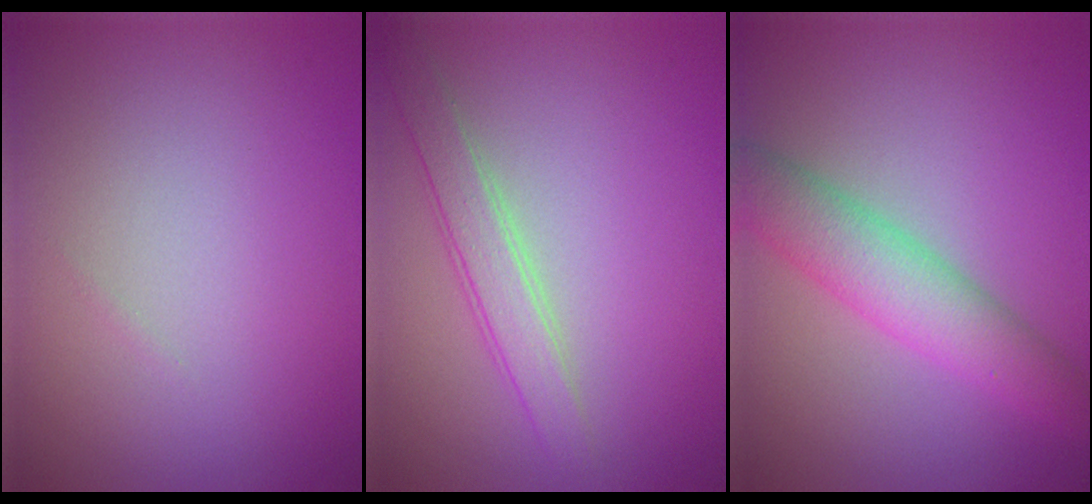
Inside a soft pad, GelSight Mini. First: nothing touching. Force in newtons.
{"total": 2.8, "press": 2.8, "slide": 0.1}
{"total": 4.8, "press": 4.8, "slide": 0.3}